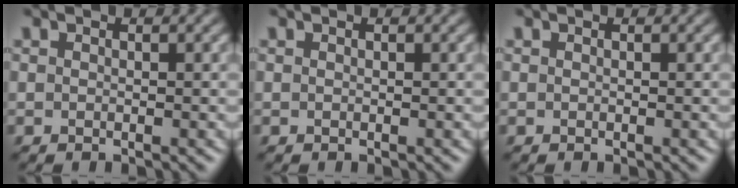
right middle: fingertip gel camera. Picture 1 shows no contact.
{"total": 0.0}
{"total": 0.0}